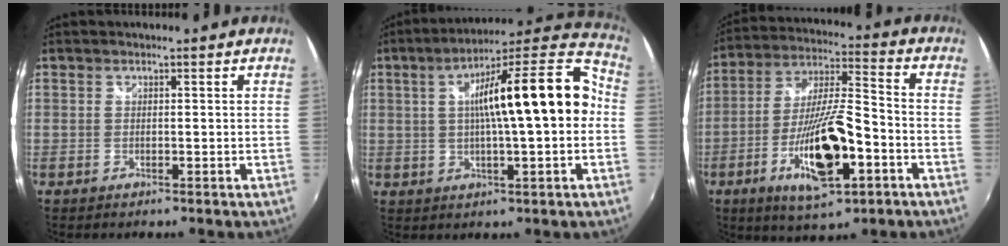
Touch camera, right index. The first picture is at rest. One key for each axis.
{"total": 19.9, "fx": 1.2, "fy": 3.9, "fz": 19.4, "tx": -0.287, "ty": 0.034, "tz": 0.016}
{"total": 17.2, "fx": -7.0, "fy": 4.3, "fz": 15.1, "tx": -0.298, "ty": -0.015, "tz": -0.121}